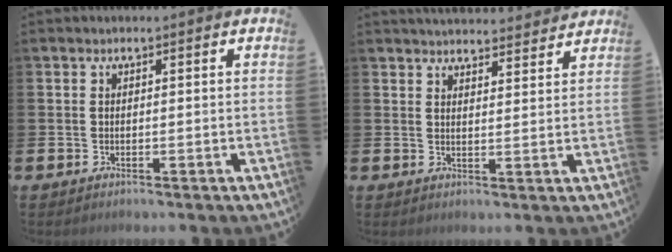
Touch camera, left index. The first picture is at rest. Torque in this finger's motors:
{"motor_torque": [1.09, -1.05, 0.41, 0.08]}